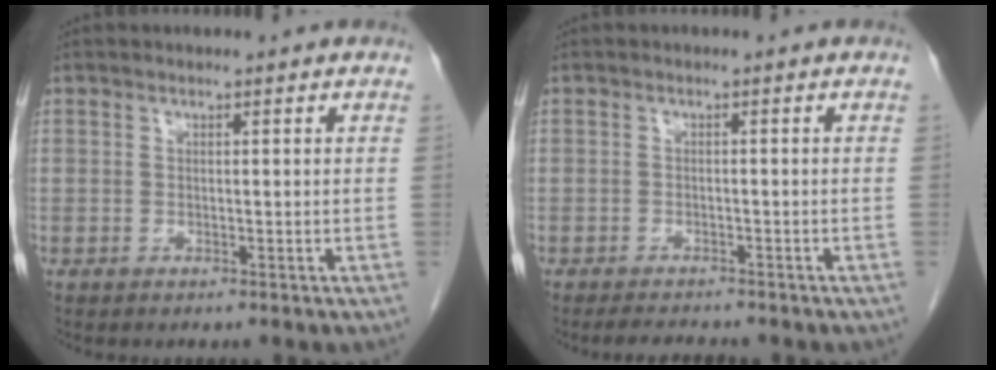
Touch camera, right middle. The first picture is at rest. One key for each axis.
{"total": 2.9, "fx": -2.7, "fy": 0.6, "fz": 0.9, "tx": -0.017, "ty": -0.009, "tz": -0.042}